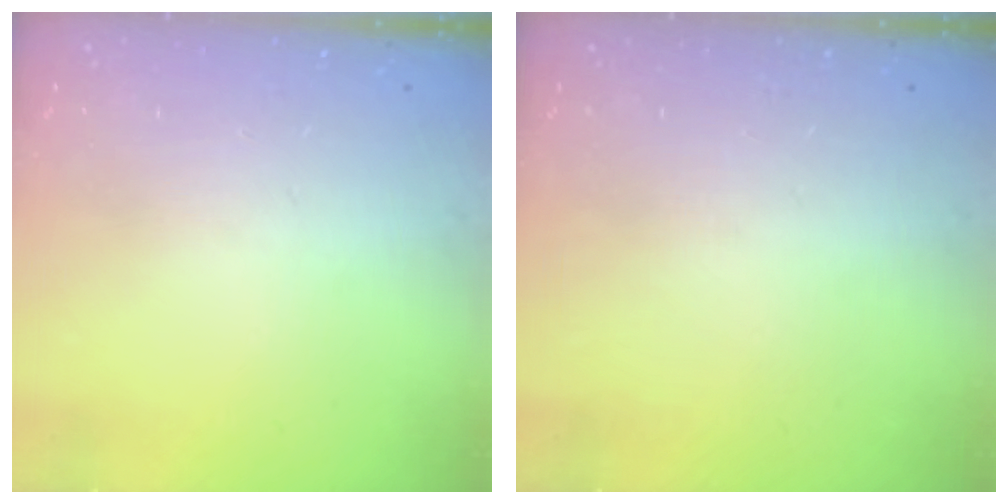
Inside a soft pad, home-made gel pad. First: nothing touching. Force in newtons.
{"total": 0.0}